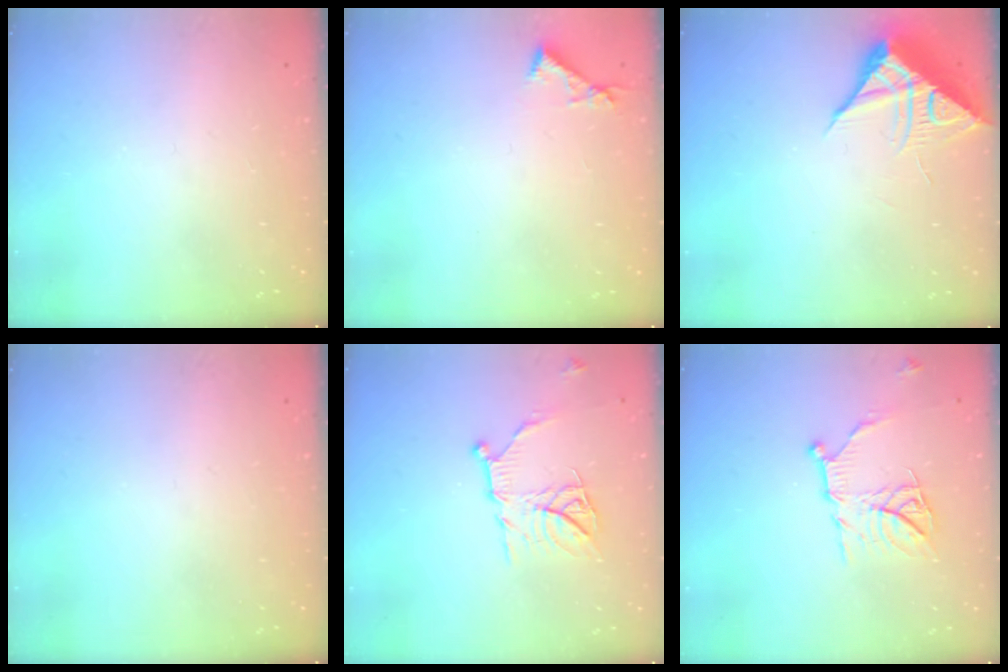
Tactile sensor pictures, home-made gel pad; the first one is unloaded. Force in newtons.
{"total": 4.2, "press": 4.2, "slide": 0.4}
{"total": 9.7, "press": 9.7, "slide": 0.5}
{"total": 0.0}
{"total": 11.9, "press": 11.9, "slide": 0.1}
{"total": 11.9, "press": 11.9, "slide": 0.1}